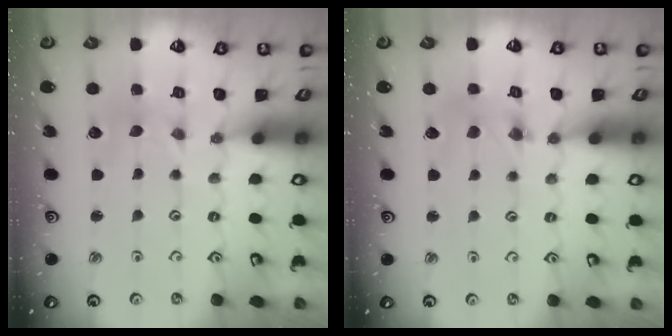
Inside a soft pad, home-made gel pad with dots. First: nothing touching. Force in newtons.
{"total": 2.9, "press": 2.9, "slide": 0.3}